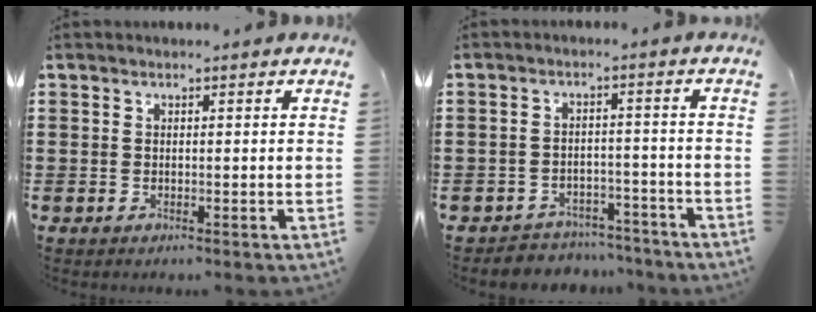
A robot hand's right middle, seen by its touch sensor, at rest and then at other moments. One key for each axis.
{"total": 3.9, "fx": -3.8, "fy": 0.6, "fz": -0.3, "tx": -0.005, "ty": 0.000, "tz": -0.082}